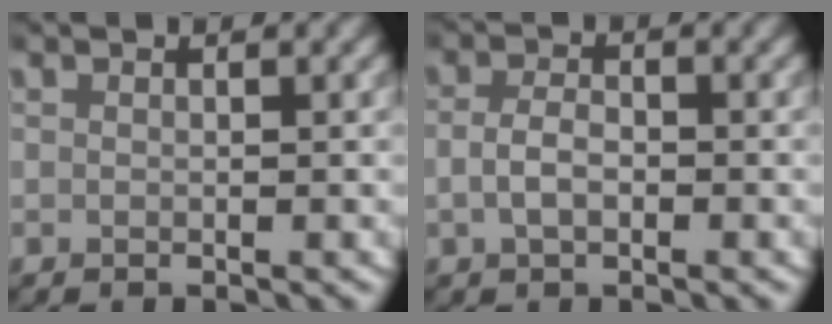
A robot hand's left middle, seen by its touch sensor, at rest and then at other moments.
{"total": 2.5, "force": [-0.6, 1.6, 1.8], "torque": [-0.042, 0.000, -0.009]}